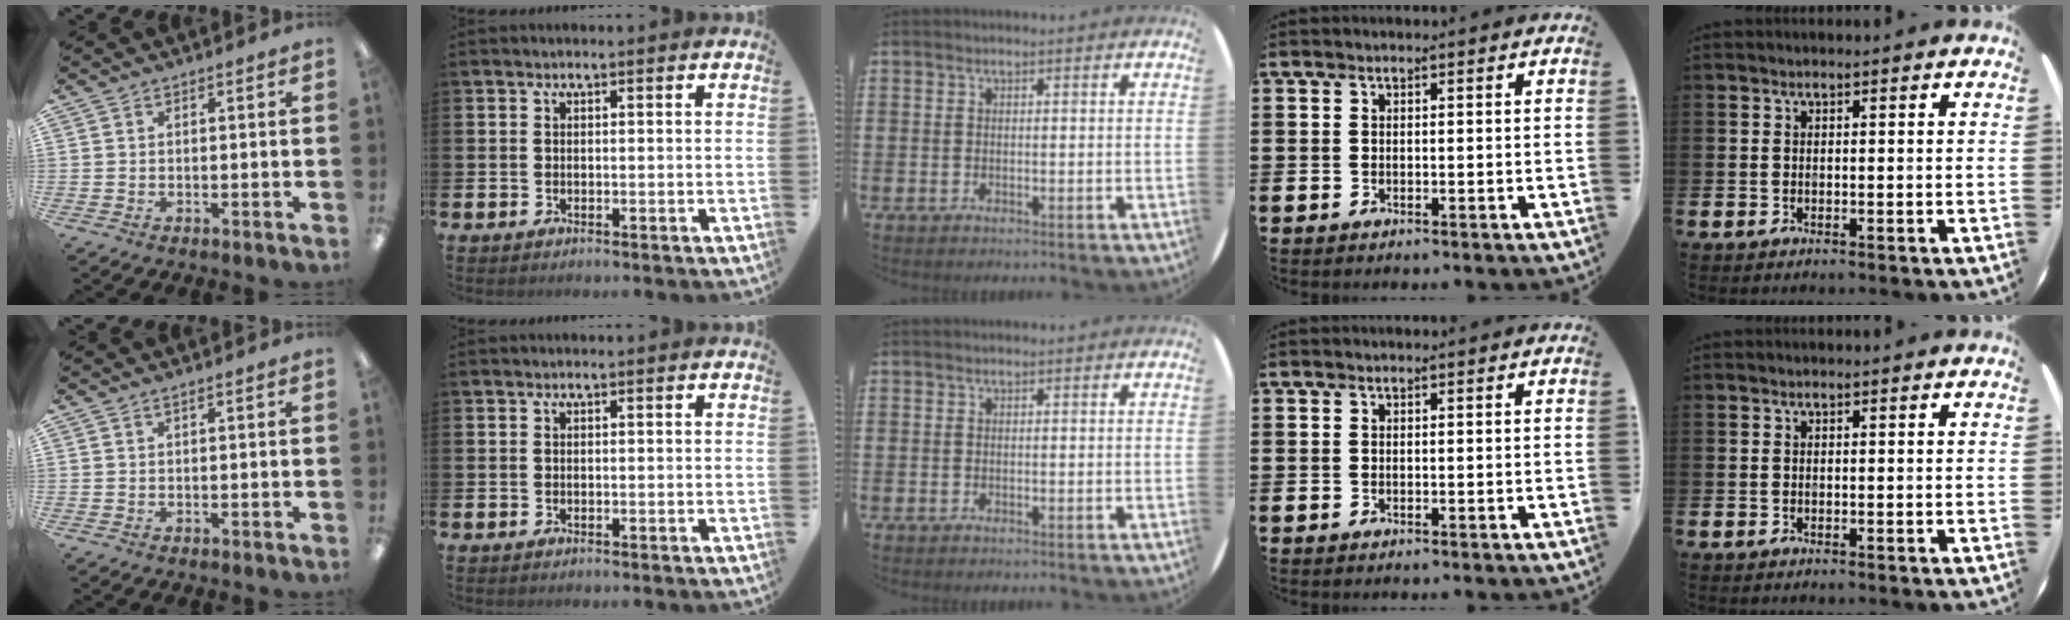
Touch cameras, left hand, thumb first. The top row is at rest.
{"thumb": {"total": 0.7, "force": [0.3, 0.0, 0.6], "torque": [-0.012, 0.000, 0.006]}}